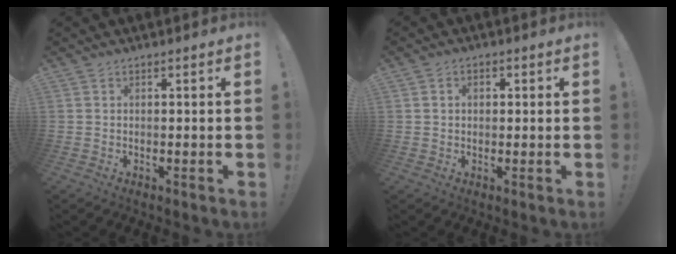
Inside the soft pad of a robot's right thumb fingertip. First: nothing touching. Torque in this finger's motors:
{"motor_torque": [0.16, -0.25, -0.48, 0.22, -0.04]}